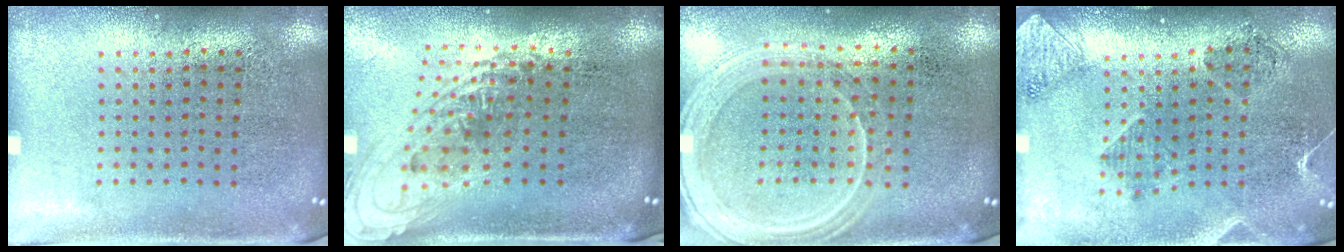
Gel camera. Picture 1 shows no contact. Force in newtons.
{"total": 1.7, "press": 1.3, "slide": 1.0}
{"total": 1.3, "press": 1.3, "slide": 0.1}
{"total": 1.7, "press": 1.6, "slide": 0.7}